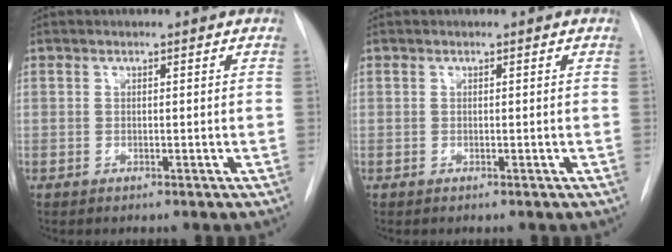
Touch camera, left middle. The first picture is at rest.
{"total": 0.0}